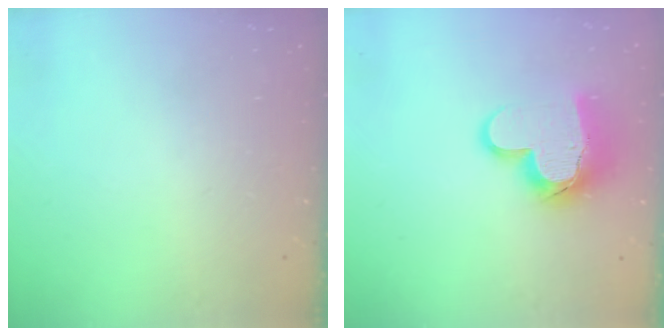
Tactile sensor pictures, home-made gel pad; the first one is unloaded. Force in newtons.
{"total": 14.3, "press": 14.3, "slide": 1.1}